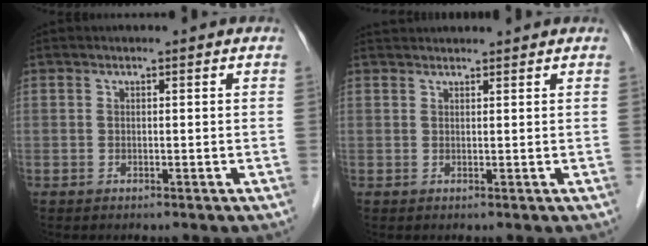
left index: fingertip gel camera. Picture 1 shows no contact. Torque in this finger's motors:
{"motor_torque": [-0.52, -0.71, -0.01, 0.03]}